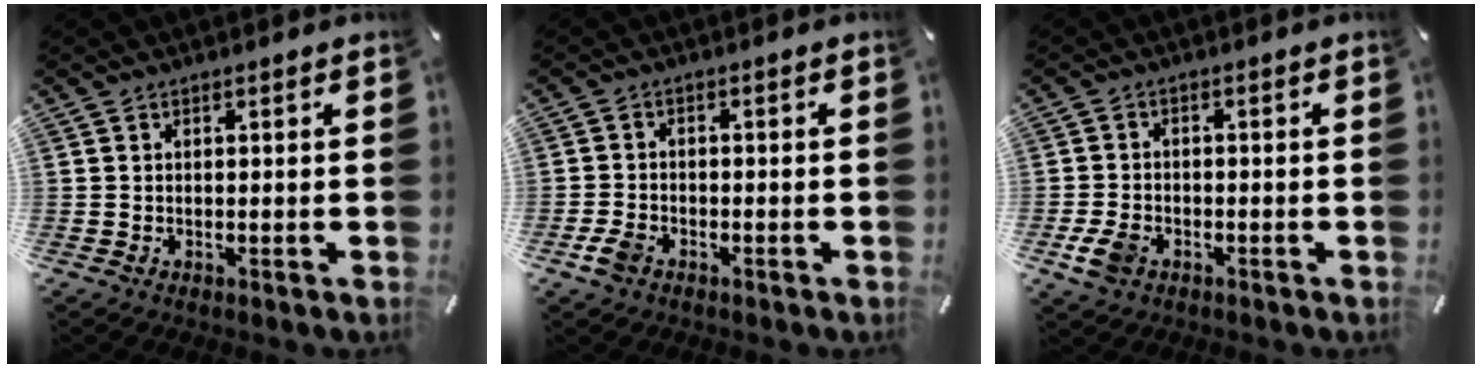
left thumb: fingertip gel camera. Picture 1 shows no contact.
{"total": 3.7, "force": [-2.0, 2.5, 1.9], "torque": [-0.052, 0.002, -0.041]}
{"total": 5.2, "force": [-2.3, 3.7, 2.8], "torque": [-0.070, 0.004, -0.046]}